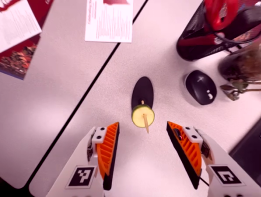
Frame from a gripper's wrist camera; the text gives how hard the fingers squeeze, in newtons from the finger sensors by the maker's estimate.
{"total": 0.9, "left": 0.9, "right": 1.0}